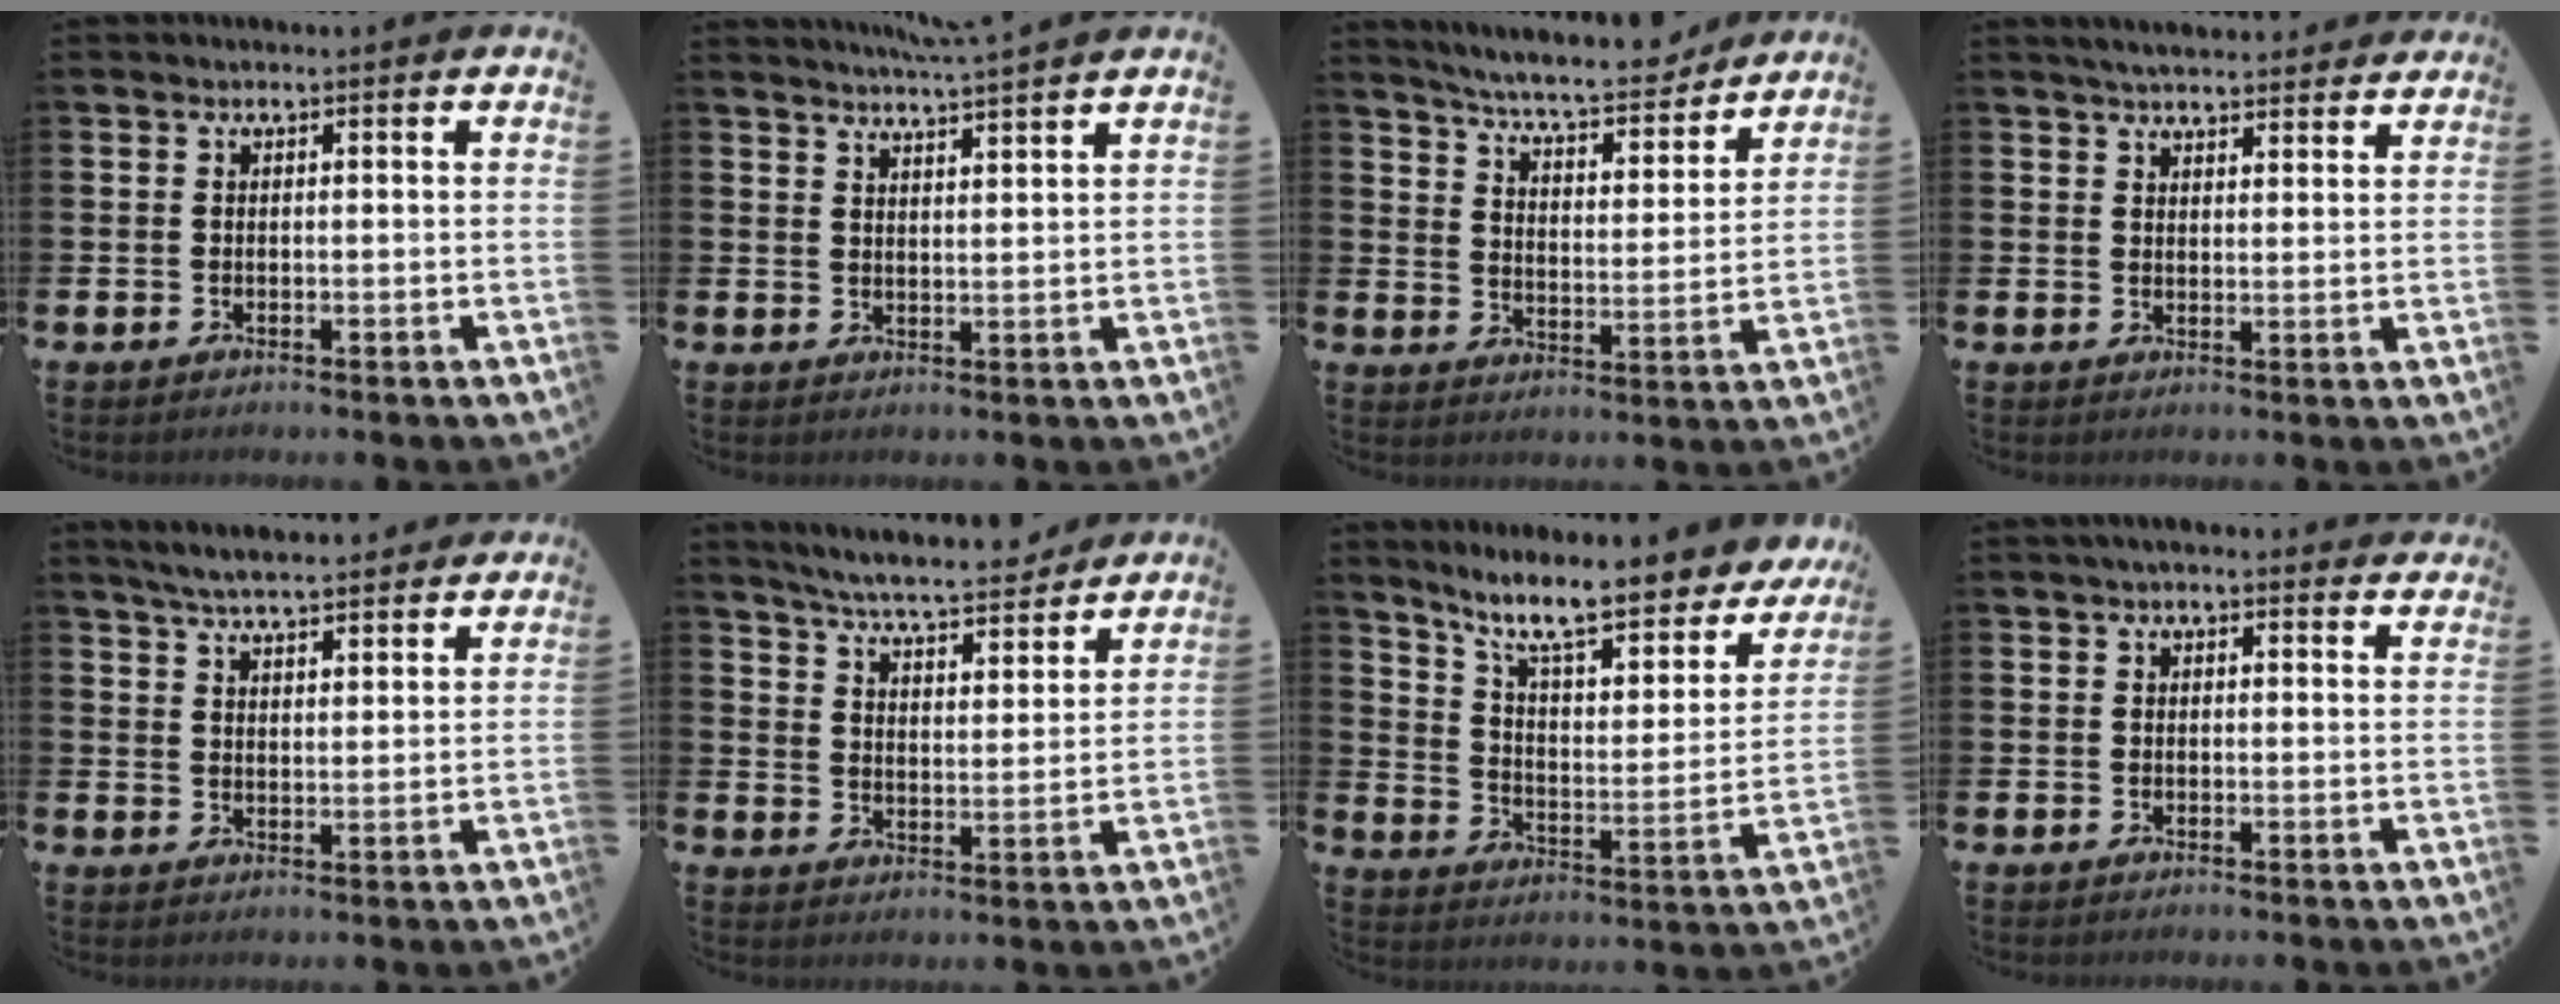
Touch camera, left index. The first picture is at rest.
{"total": 4.3, "force": [4.1, -1.0, 0.5], "torque": [-0.014, -0.025, 0.072]}
{"total": 7.7, "force": [7.2, 0.6, 2.4], "torque": [-0.068, -0.053, 0.122]}
{"total": 4.3, "force": [4.2, 0.5, 0.8], "torque": [-0.022, -0.018, 0.076]}
{"total": 5.8, "force": [5.6, 0.5, 1.2], "torque": [-0.038, -0.028, 0.101]}
{"total": 7.1, "force": [6.8, 0.3, 2.0], "torque": [-0.057, -0.048, 0.116]}
{"total": 11.3, "force": [9.4, 2.5, 5.7], "torque": [-0.136, -0.066, 0.159]}
{"total": 2.0, "force": [1.9, 0.4, 0.6], "torque": [-0.013, -0.002, 0.034]}